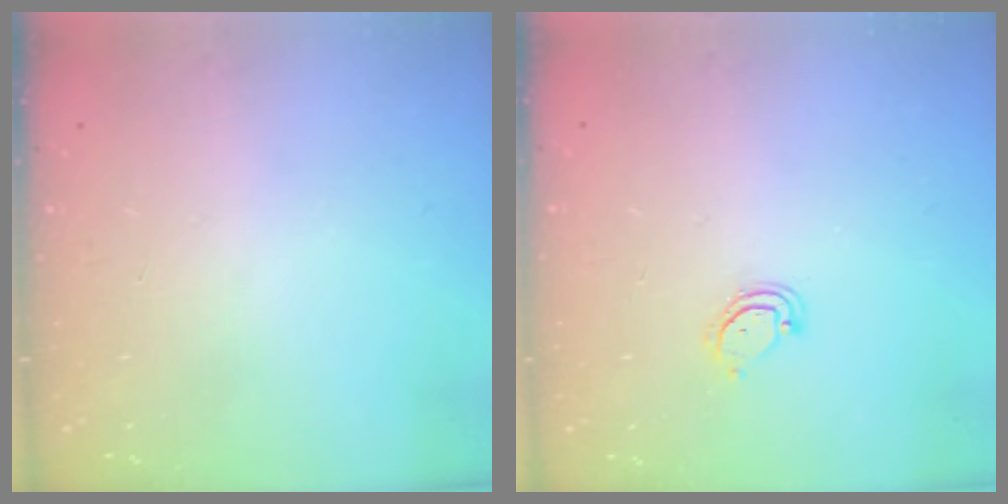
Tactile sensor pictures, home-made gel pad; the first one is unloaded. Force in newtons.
{"total": 4.0, "press": 4.0, "slide": 0.4}